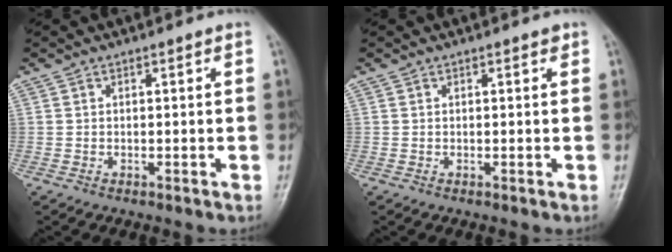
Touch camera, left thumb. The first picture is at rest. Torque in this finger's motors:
{"motor_torque": [0.09, -0.05, 0.15, 0.05, 0.00]}